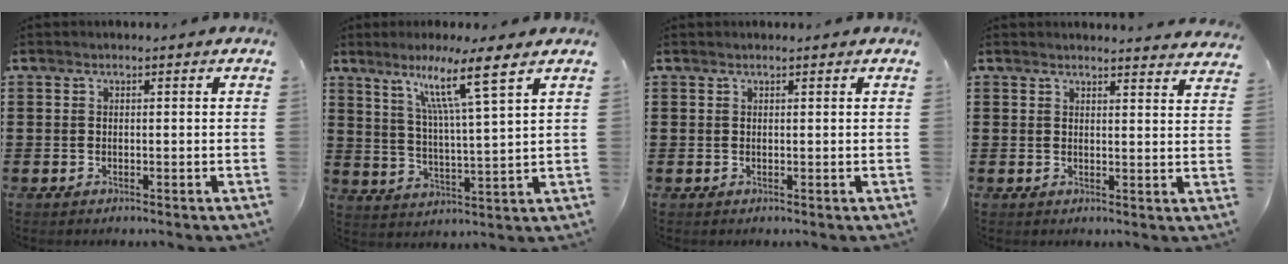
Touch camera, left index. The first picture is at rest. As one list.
[{"total": 9.5, "force": [6.3, -0.5, 7.0], "torque": [-0.140, -0.027, 0.099]}, {"total": 0.0}, {"total": 2.7, "force": [2.7, -0.3, 0.2], "torque": [-0.006, -0.013, 0.050]}]